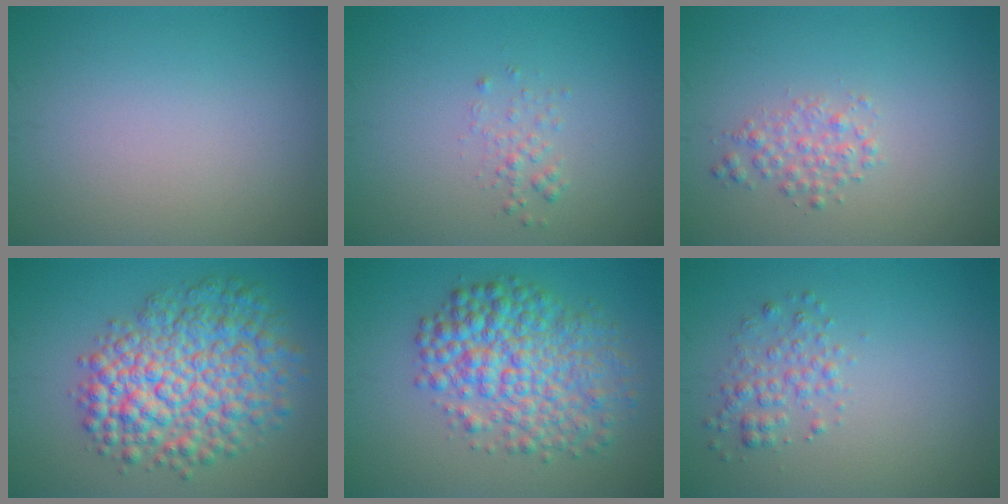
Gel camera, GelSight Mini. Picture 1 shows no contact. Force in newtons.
{"total": 1.1, "press": 1.1, "slide": 0.1}
{"total": 1.8, "press": 1.8, "slide": 0.1}
{"total": 9.0, "press": 9.0, "slide": 0.2}
{"total": 7.3, "press": 7.3, "slide": 0.1}
{"total": 2.0, "press": 2.0, "slide": 0.1}